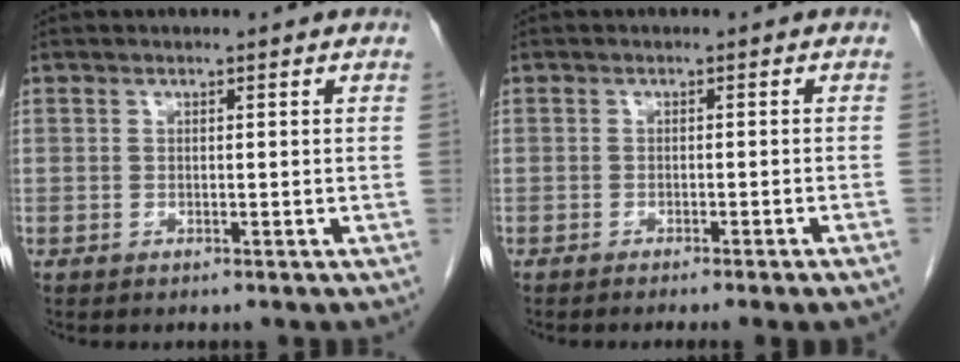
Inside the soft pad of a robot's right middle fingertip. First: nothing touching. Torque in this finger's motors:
{"motor_torque": [1.08, -1.06, 0.12, 0.06]}